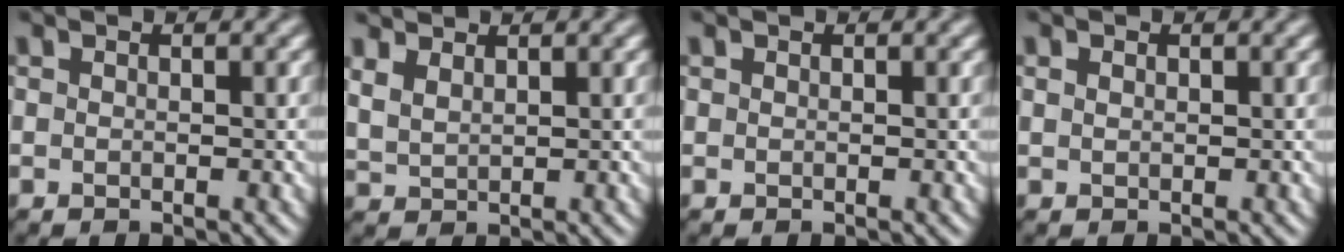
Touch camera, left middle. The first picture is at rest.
{"total": 2.7, "force": [2.2, 1.1, 1.2], "torque": [-0.027, 0.007, 0.044]}
{"total": 0.0}
{"total": 0.5, "force": [0.3, 0.3, 0.2], "torque": [-0.006, 0.000, 0.007]}